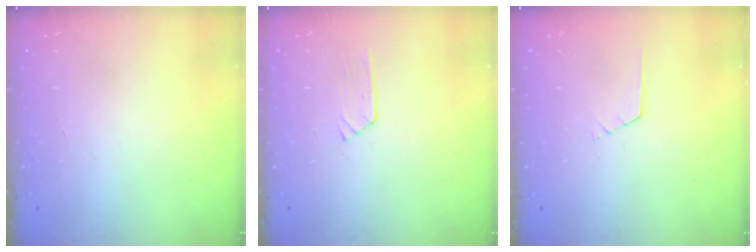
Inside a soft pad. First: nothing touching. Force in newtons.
{"total": 5.2, "press": 5.2, "slide": 0.5}
{"total": 0.6, "press": 0.5, "slide": 0.2}